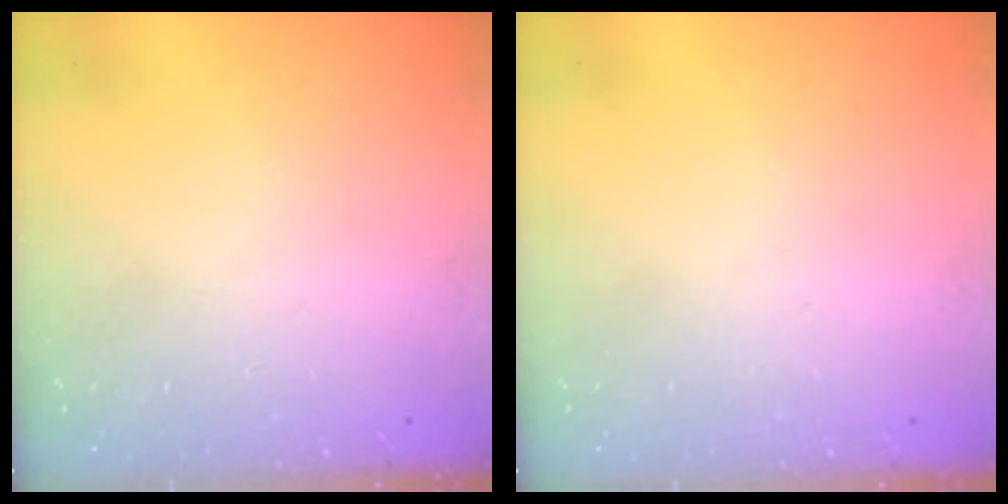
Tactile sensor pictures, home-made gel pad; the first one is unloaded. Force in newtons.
{"total": 0.0}